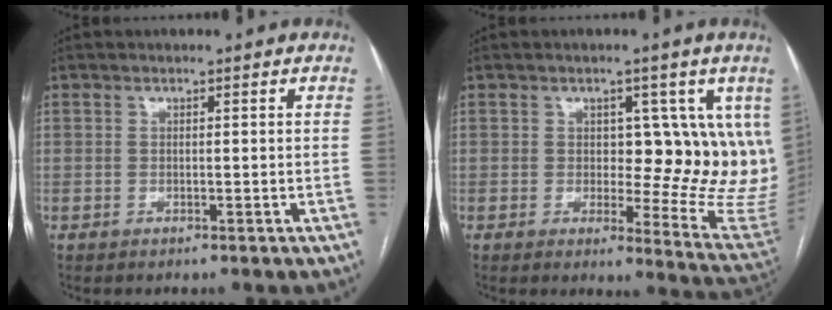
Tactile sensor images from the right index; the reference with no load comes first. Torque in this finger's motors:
{"motor_torque": [0.52, 0.46, 0.10, 0.01]}